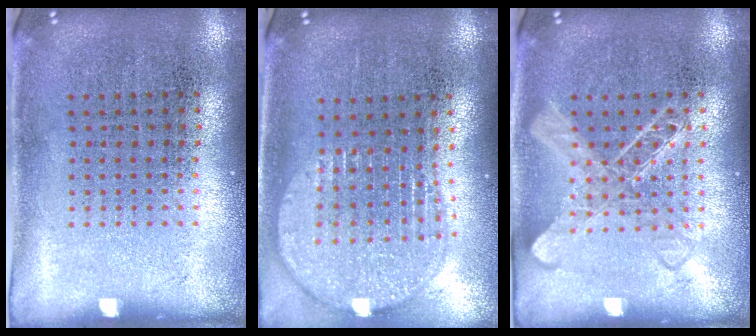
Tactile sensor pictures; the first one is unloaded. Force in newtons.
{"total": 1.9, "press": 1.6, "slide": 1.0}
{"total": 2.5, "press": 2.4, "slide": 0.5}